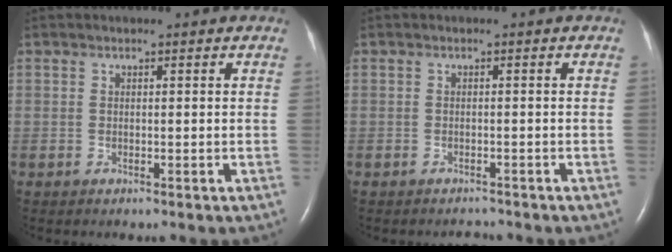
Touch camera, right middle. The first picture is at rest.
{"total": 1.1, "force": [-1.1, 0.2, 0.0], "torque": [-0.003, -0.004, -0.014]}